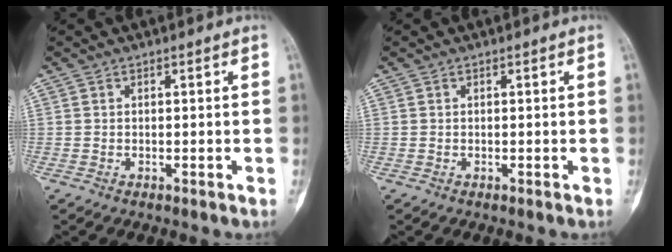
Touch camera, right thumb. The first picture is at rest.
{"total": 0.0}